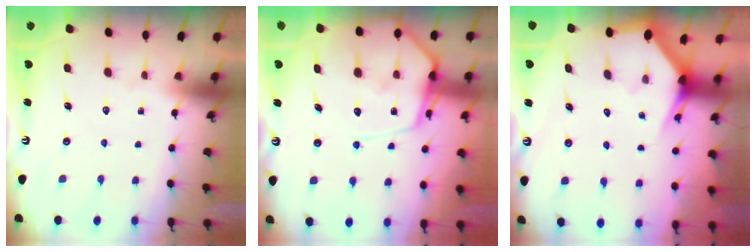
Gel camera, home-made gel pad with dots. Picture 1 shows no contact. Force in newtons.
{"total": 13.9, "press": 13.9, "slide": 1.3}
{"total": 2.9, "press": 2.9, "slide": 0.0}